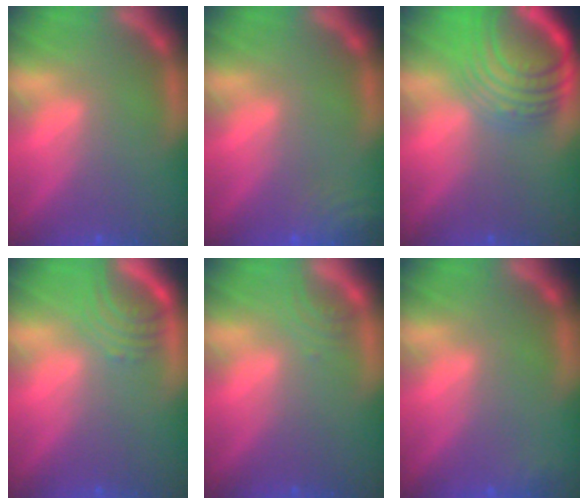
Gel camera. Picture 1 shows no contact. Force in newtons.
{"total": 4.6}
{"total": 10.0}
{"total": 3.5}
{"total": 1.4}
{"total": 0.9}